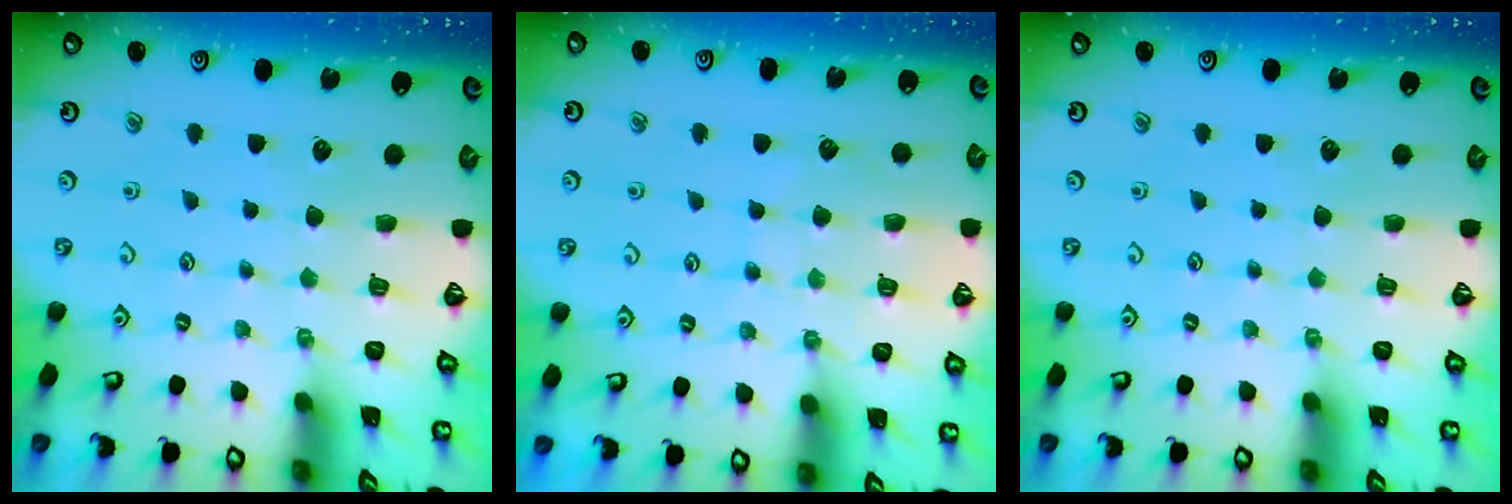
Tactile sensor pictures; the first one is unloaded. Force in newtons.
{"total": 6.6, "press": 6.6, "slide": 0.6}
{"total": 0.0}